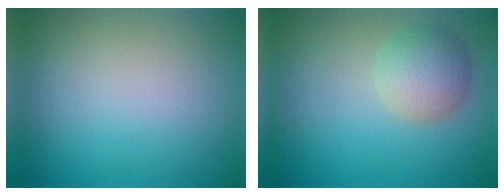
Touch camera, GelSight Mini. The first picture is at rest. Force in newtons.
{"total": 3.5, "press": 3.5, "slide": 0.1}